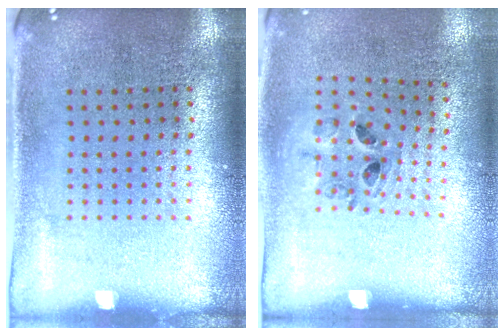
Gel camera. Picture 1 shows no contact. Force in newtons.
{"total": 0.8, "press": 0.8, "slide": 0.3}